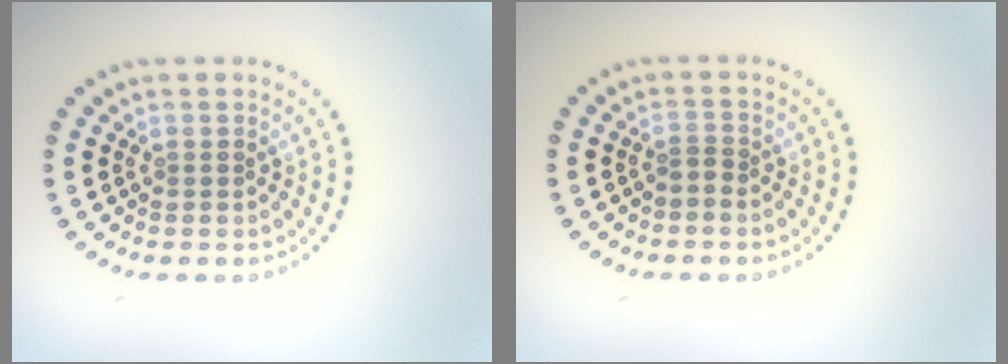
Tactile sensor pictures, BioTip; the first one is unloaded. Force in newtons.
{"total": 0.8, "press": 0.5, "slide": 0.6}